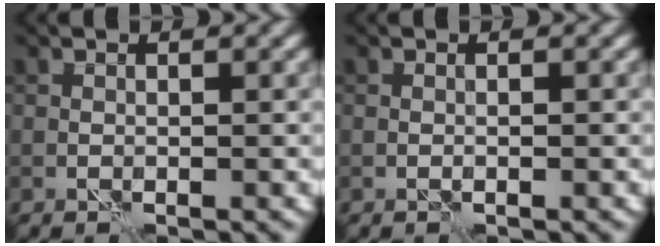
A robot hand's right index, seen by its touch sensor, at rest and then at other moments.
{"total": 0.0}